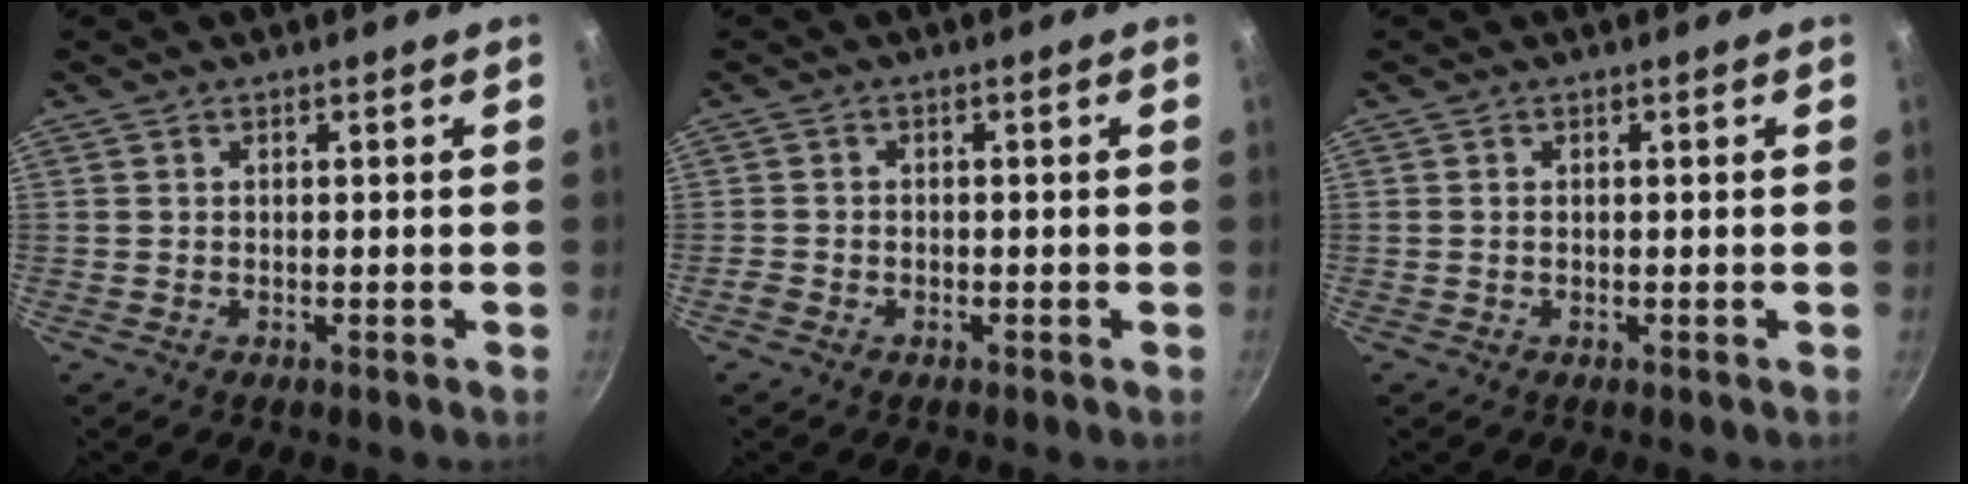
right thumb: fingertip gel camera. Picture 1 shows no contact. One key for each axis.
{"total": 1.4, "fx": -1.0, "fy": 0.8, "fz": 0.4, "tx": -0.014, "ty": 0.007, "tz": -0.021}
{"total": 0.6, "fx": 0.0, "fy": 0.4, "fz": 0.3, "tx": -0.006, "ty": 0.003, "tz": -0.001}